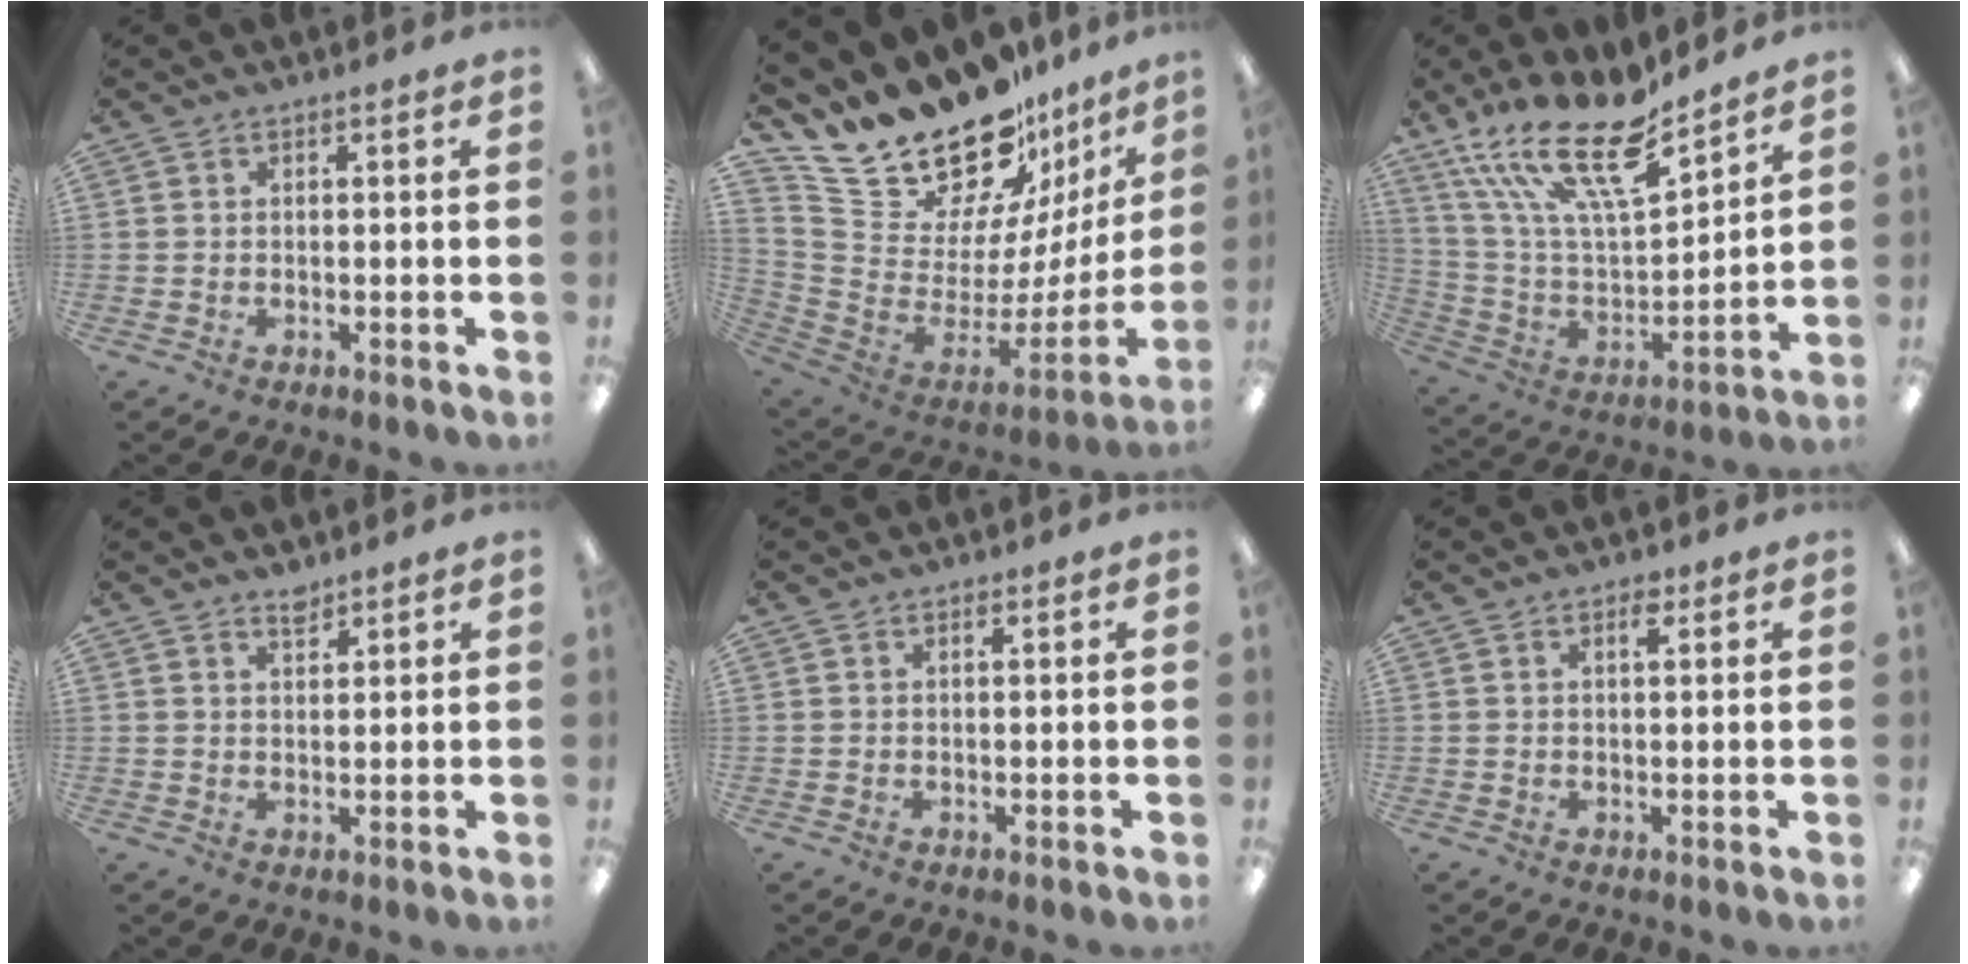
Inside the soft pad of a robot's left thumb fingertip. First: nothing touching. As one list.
[{"total": 26.0, "force": [20.8, 11.1, 11.0], "torque": [-0.182, -0.164, 0.389]}, {"total": 21.3, "force": [15.7, 6.3, 13.0], "torque": [-0.265, -0.107, 0.272]}, {"total": 2.5, "force": [2.3, 0.8, 0.7], "torque": [0.000, -0.014, 0.041]}, {"total": 0.7, "force": [0.6, 0.3, 0.2], "torque": [0.002, -0.004, 0.010]}, {"total": 2.3, "force": [1.5, 0.9, 1.4], "torque": [-0.016, -0.005, 0.024]}]